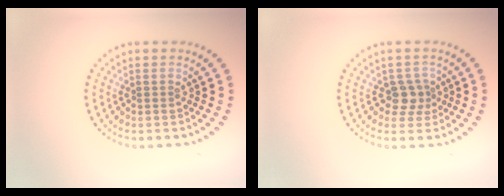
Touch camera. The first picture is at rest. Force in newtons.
{"total": 2.2, "press": 1.8, "slide": 1.4}